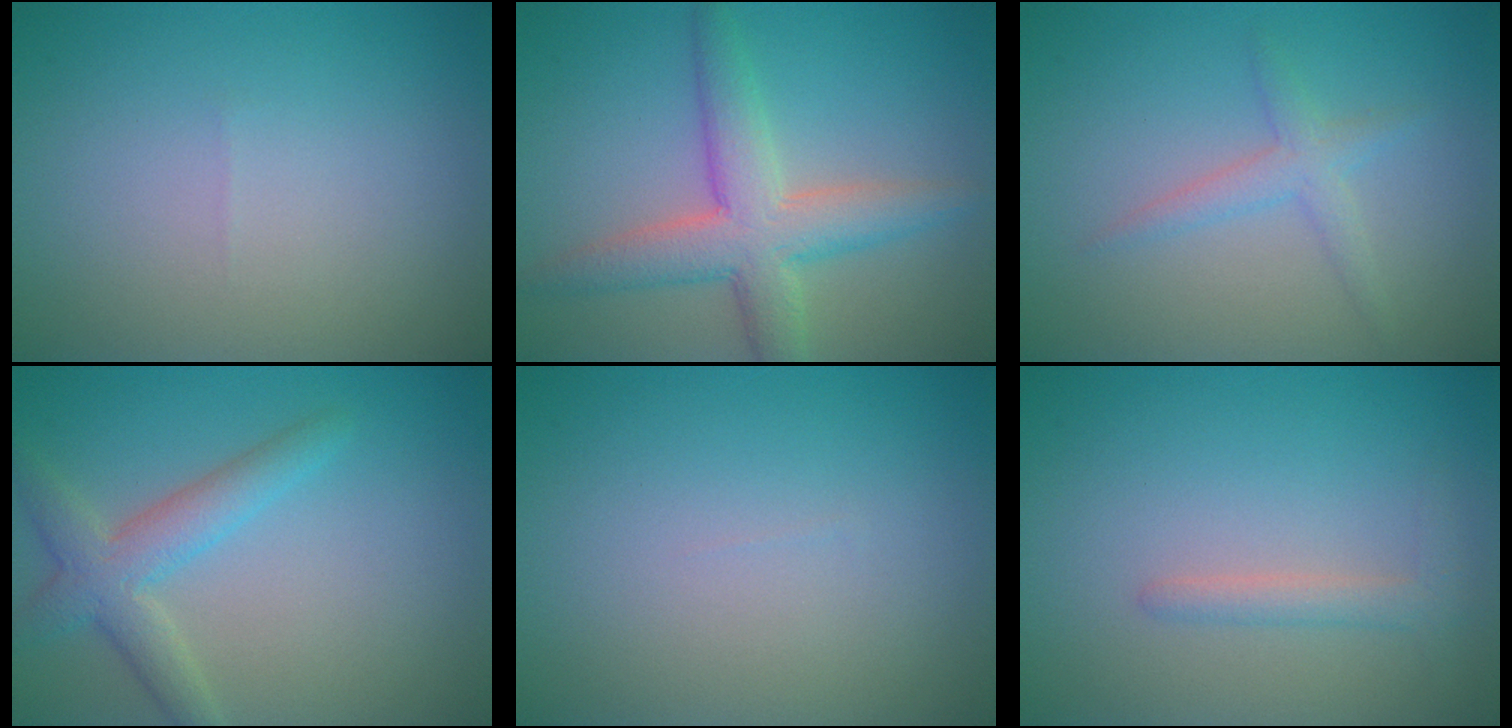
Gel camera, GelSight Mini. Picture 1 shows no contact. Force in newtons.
{"total": 5.6, "press": 5.5, "slide": 0.3}
{"total": 2.0, "press": 2.0, "slide": 0.1}
{"total": 3.7, "press": 3.7, "slide": 0.1}
{"total": 0.0}
{"total": 1.5, "press": 1.5, "slide": 0.2}